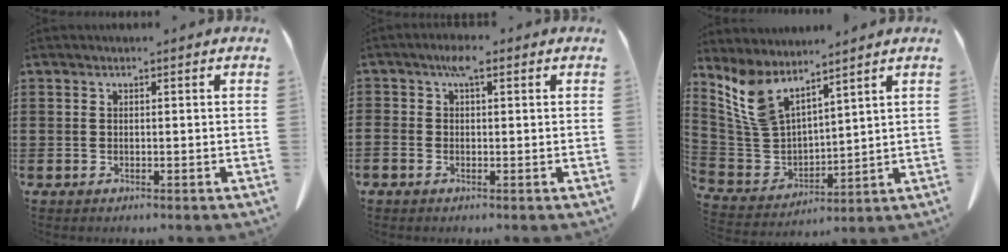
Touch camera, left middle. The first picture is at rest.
{"total": 3.1, "force": [0.5, 1.3, 2.8], "torque": [-0.061, 0.009, 0.006]}
{"total": 8.8, "force": [6.7, 3.3, 4.7], "torque": [-0.125, -0.024, 0.125]}